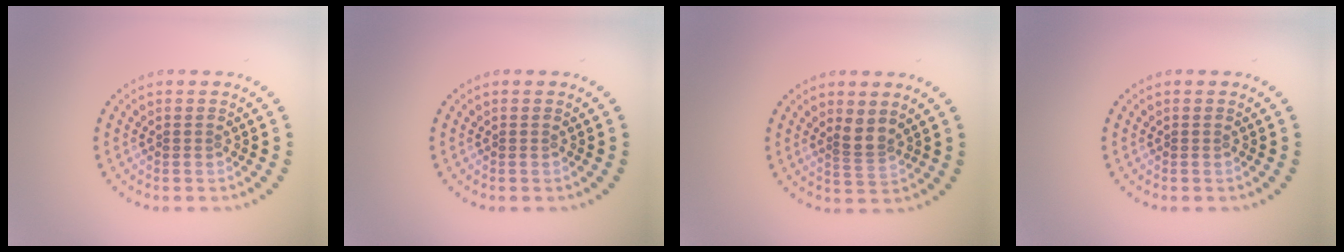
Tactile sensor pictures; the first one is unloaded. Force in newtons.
{"total": 0.0}
{"total": 2.2, "press": 1.7, "slide": 1.3}
{"total": 0.0}